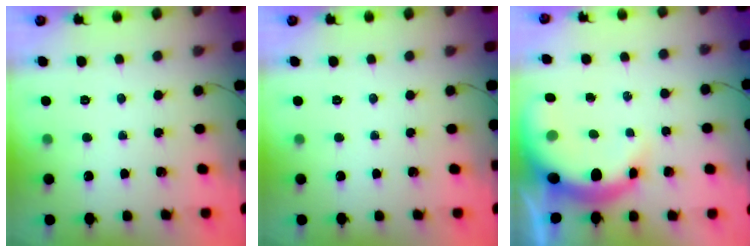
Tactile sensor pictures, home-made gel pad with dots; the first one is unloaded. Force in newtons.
{"total": 0.0}
{"total": 8.0, "press": 7.7, "slide": 1.9}